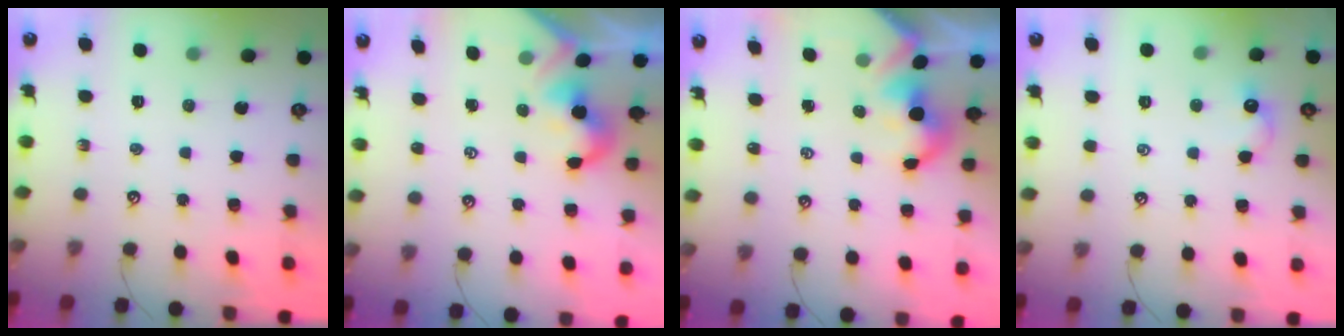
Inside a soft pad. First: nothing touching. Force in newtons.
{"total": 2.0, "press": 1.9, "slide": 0.6}
{"total": 2.7, "press": 2.7, "slide": 0.1}
{"total": 1.1, "press": 0.9, "slide": 0.5}